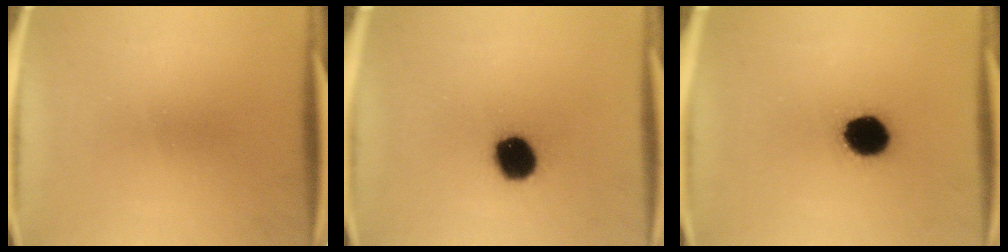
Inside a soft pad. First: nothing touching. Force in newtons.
{"total": 11.5}
{"total": 11.8}